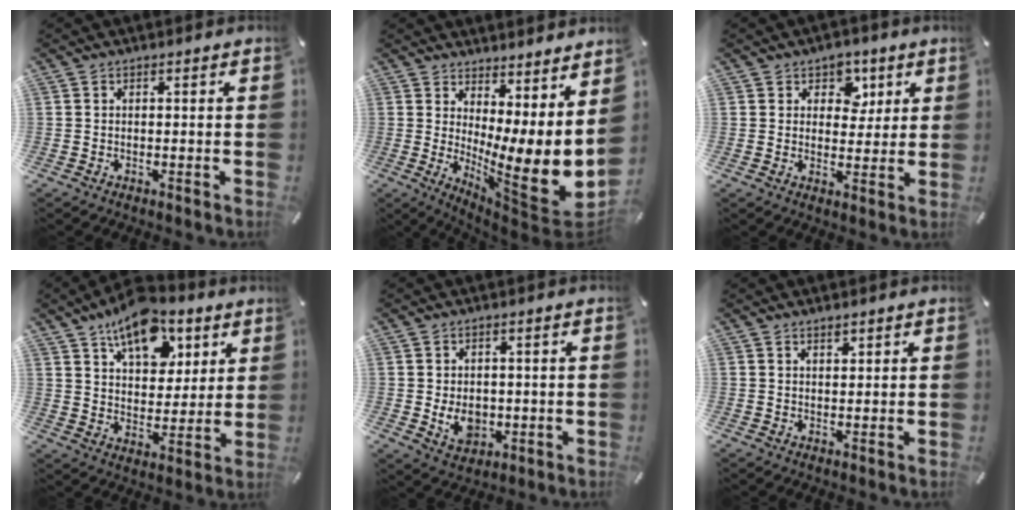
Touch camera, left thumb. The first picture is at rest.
{"total": 13.5, "force": [-1.1, 3.2, 13.0], "torque": [-0.160, -0.054, -0.011]}
{"total": 6.1, "force": [2.7, 5.2, 1.8], "torque": [-0.008, -0.009, 0.040]}
{"total": 14.0, "force": [8.7, 8.4, 6.9], "torque": [-0.102, -0.042, 0.154]}
{"total": 6.9, "force": [-0.6, 5.8, 3.9], "torque": [-0.067, -0.002, -0.010]}
{"total": 1.3, "force": [1.2, 0.6, 0.3], "torque": [-0.006, 0.000, 0.022]}